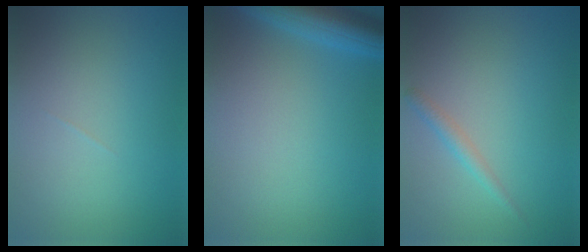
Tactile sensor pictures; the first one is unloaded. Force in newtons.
{"total": 5.5, "press": 5.5, "slide": 0.3}
{"total": 1.4, "press": 1.4, "slide": 0.1}